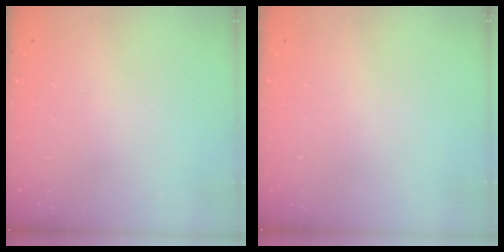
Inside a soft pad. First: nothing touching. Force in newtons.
{"total": 0.0}